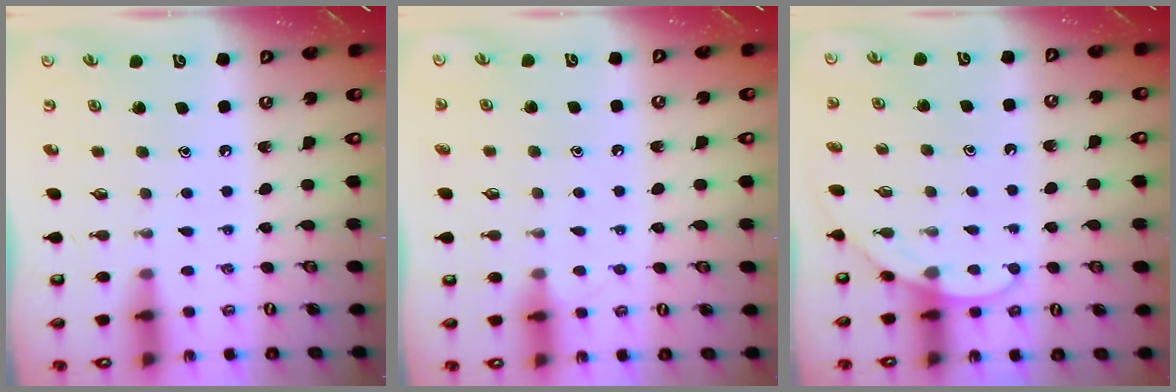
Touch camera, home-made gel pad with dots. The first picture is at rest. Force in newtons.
{"total": 2.6, "press": 2.5, "slide": 0.3}
{"total": 6.6, "press": 6.6, "slide": 0.2}